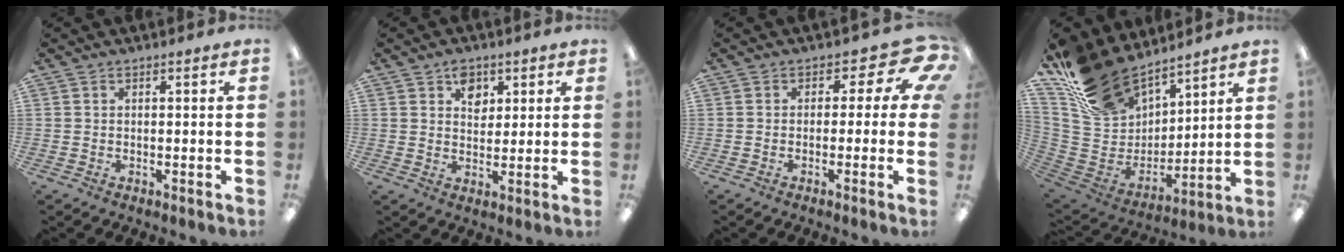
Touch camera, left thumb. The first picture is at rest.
{"total": 5.1, "force": [2.7, 3.7, 2.2], "torque": [-0.013, -0.007, 0.042]}
{"total": 6.8, "force": [1.8, 4.2, 5.0], "torque": [-0.060, -0.012, 0.030]}
{"total": 21.1, "force": [16.8, 10.2, 7.8], "torque": [-0.166, -0.105, 0.313]}